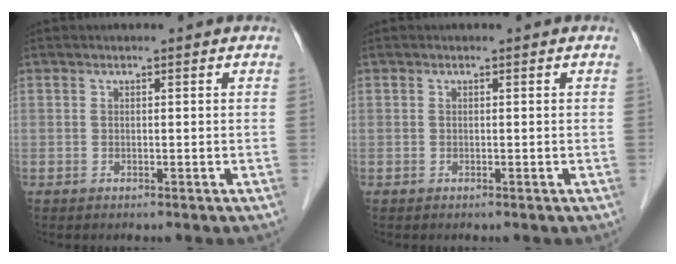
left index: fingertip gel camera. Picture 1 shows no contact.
{"total": 0.0}